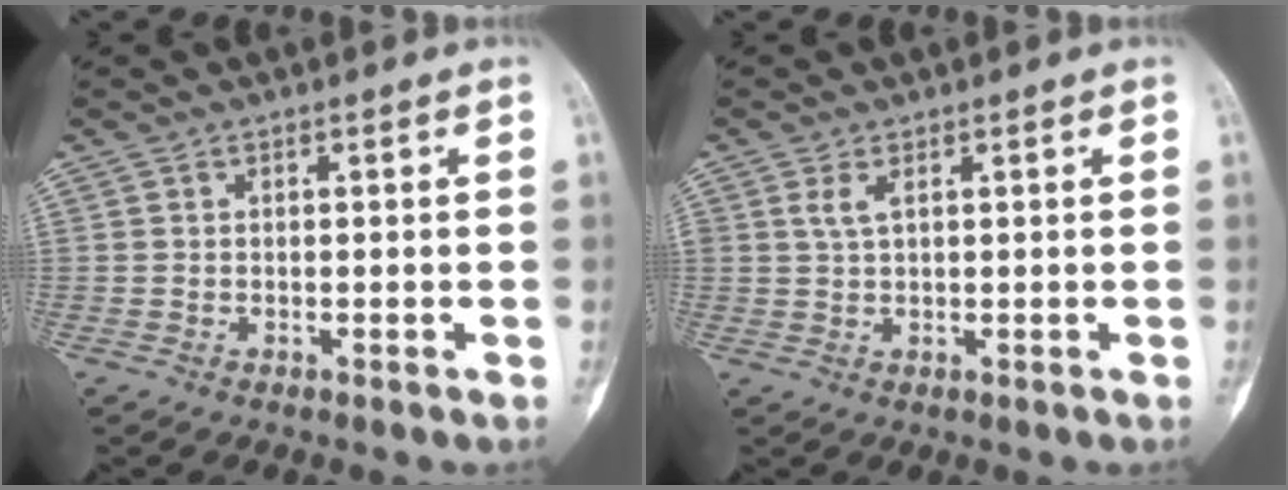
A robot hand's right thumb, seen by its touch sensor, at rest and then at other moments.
{"total": 2.4, "force": [1.1, 0.9, 1.9], "torque": [-0.042, 0.002, 0.029]}